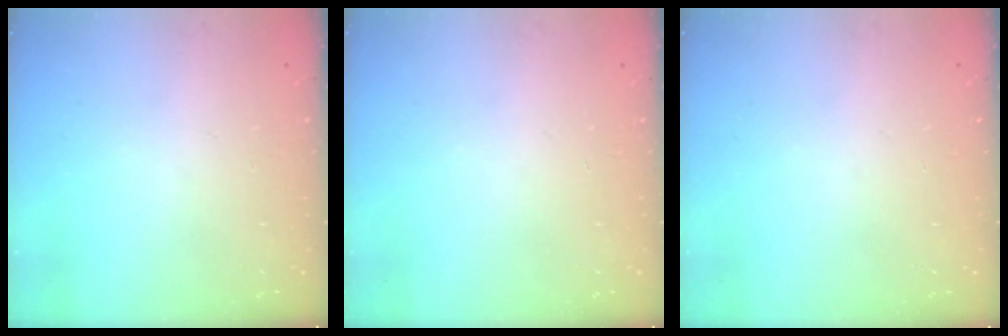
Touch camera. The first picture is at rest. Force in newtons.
{"total": 0.0}
{"total": 0.0}